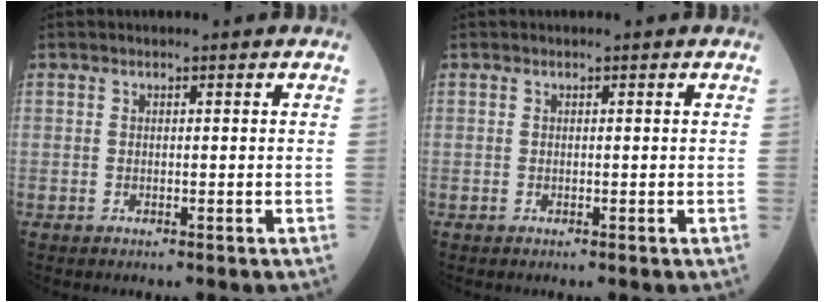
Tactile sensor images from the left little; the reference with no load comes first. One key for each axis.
{"total": 0.0}